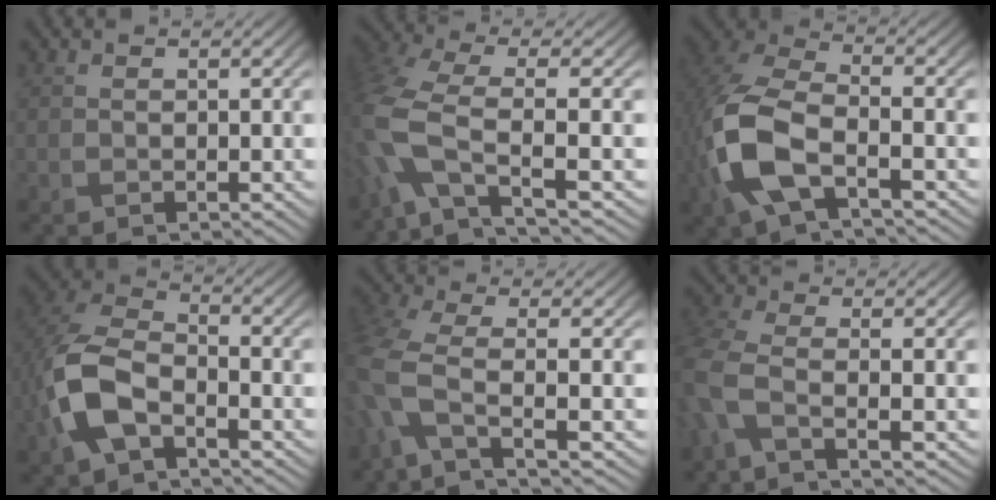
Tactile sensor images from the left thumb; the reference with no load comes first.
{"total": 9.1, "force": [-2.7, 3.8, 7.9], "torque": [-0.208, -0.014, -0.065]}
{"total": 11.3, "force": [-3.4, 6.4, 8.7], "torque": [-0.230, -0.018, -0.071]}
{"total": 10.3, "force": [-3.6, 6.3, 7.4], "torque": [-0.192, -0.010, -0.077]}
{"total": 7.9, "force": [-2.9, 2.8, 6.8], "torque": [-0.176, -0.009, -0.073]}
{"total": 5.3, "force": [-2.4, 1.9, 4.3], "torque": [-0.119, -0.014, -0.061]}